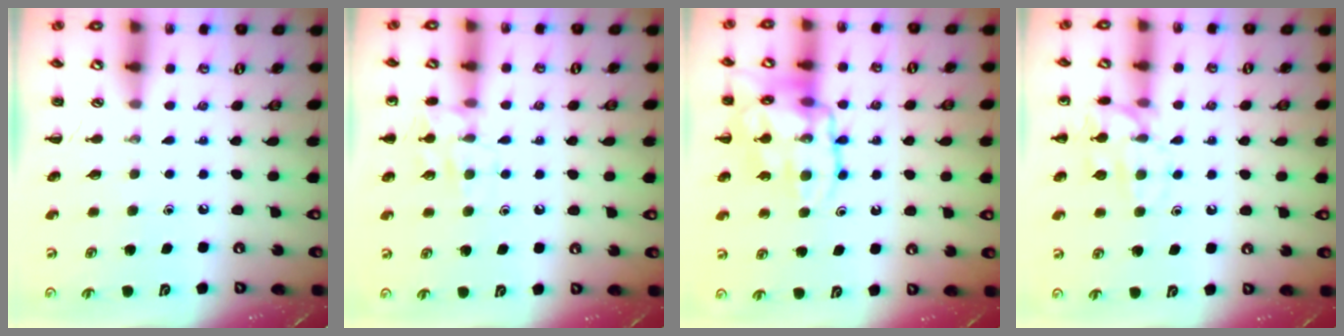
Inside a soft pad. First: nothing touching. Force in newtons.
{"total": 9.8, "press": 9.7, "slide": 1.2}
{"total": 16.1, "press": 16.0, "slide": 1.5}
{"total": 12.0, "press": 11.9, "slide": 0.5}